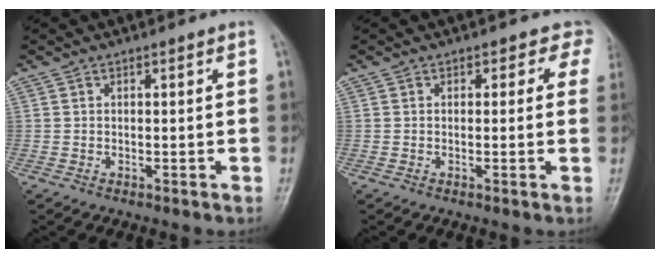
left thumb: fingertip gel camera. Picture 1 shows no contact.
{"total": 2.8, "force": [1.4, 2.1, 1.0], "torque": [0.024, -0.004, -0.004]}